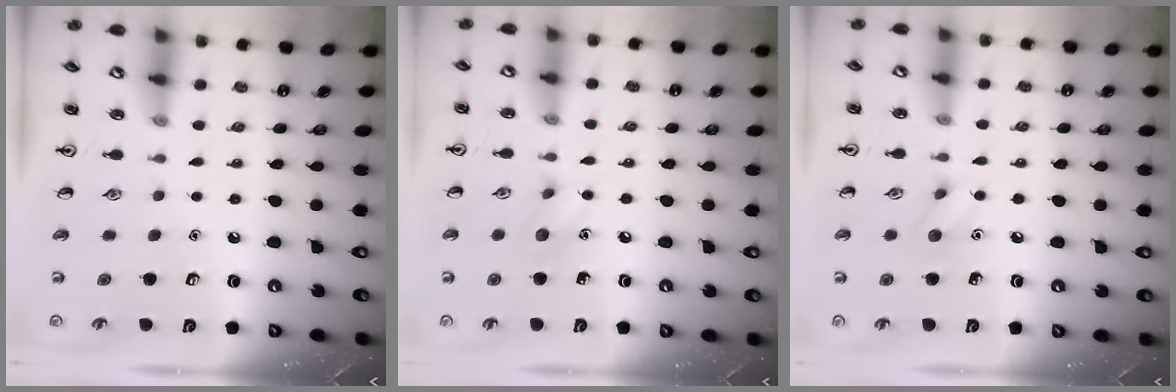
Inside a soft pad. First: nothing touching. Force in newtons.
{"total": 6.1, "press": 5.8, "slide": 1.7}
{"total": 5.9, "press": 5.8, "slide": 1.2}